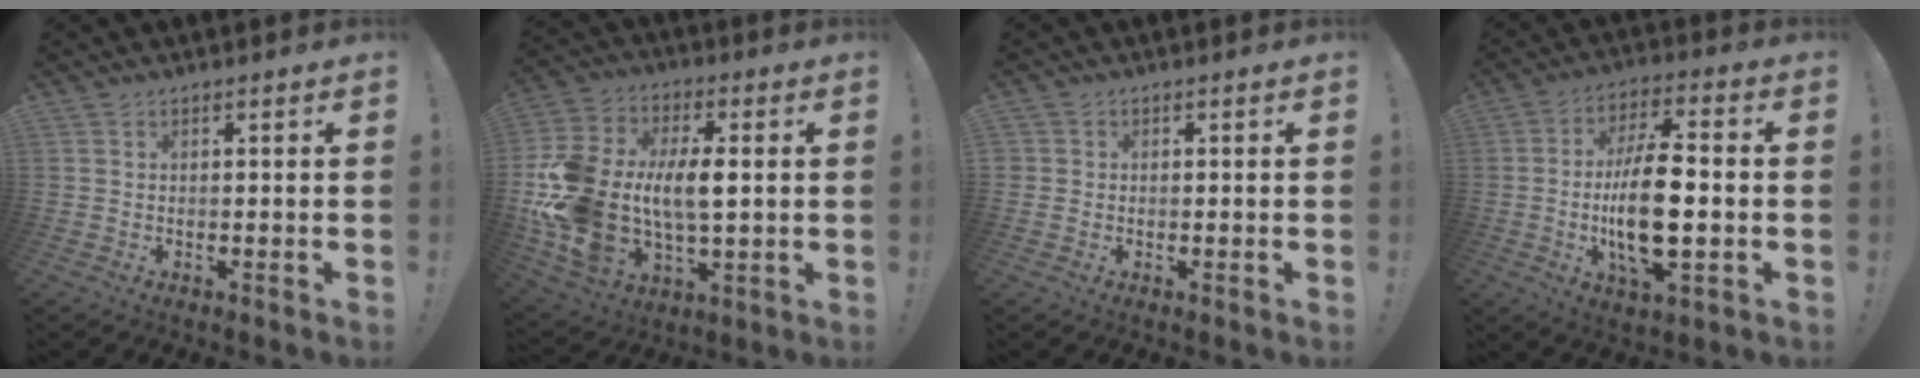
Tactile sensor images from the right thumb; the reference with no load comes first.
{"total": 19.3, "force": [1.7, 12.7, 14.4], "torque": [-0.296, -0.015, 0.033]}
{"total": 1.2, "force": [0.1, 1.2, 0.3], "torque": [0.004, -0.002, 0.001]}
{"total": 17.1, "force": [-2.2, 6.7, 15.6], "torque": [-0.293, -0.003, -0.041]}